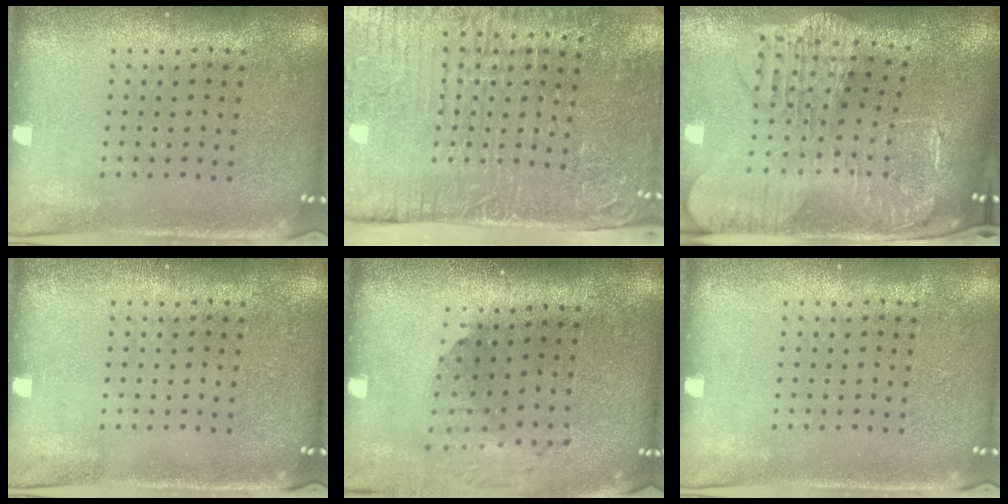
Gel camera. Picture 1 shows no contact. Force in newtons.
{"total": 5.5, "press": 4.5, "slide": 3.0}
{"total": 2.9, "press": 2.4, "slide": 1.5}
{"total": 0.0}
{"total": 1.8, "press": 1.4, "slide": 1.1}
{"total": 0.0}